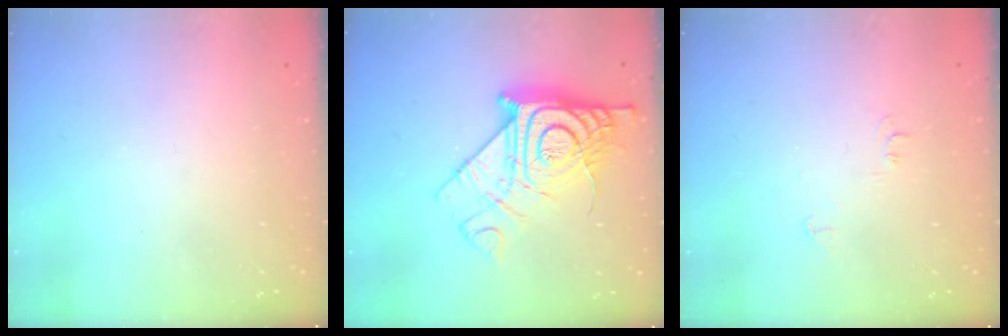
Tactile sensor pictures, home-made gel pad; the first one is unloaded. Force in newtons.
{"total": 17.9, "press": 17.8, "slide": 1.7}
{"total": 4.3, "press": 4.2, "slide": 0.6}